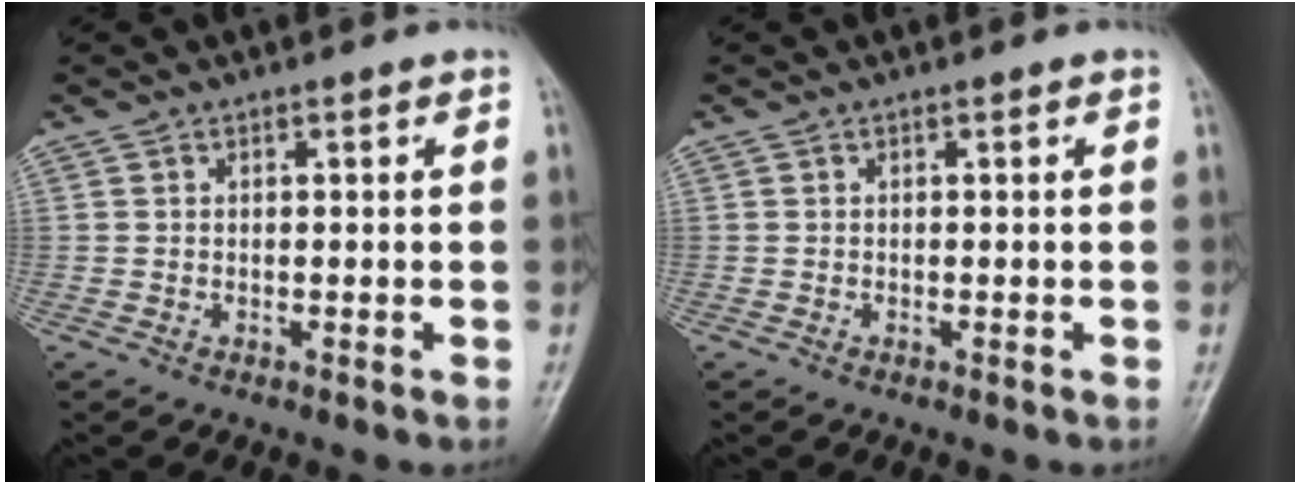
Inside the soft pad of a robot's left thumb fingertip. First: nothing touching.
{"total": 0.0}